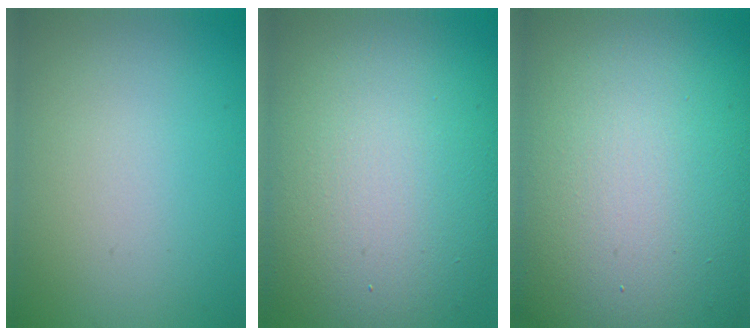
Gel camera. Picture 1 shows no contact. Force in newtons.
{"total": 15.6, "press": 15.6, "slide": 1.0}
{"total": 24.3, "press": 24.3, "slide": 0.8}